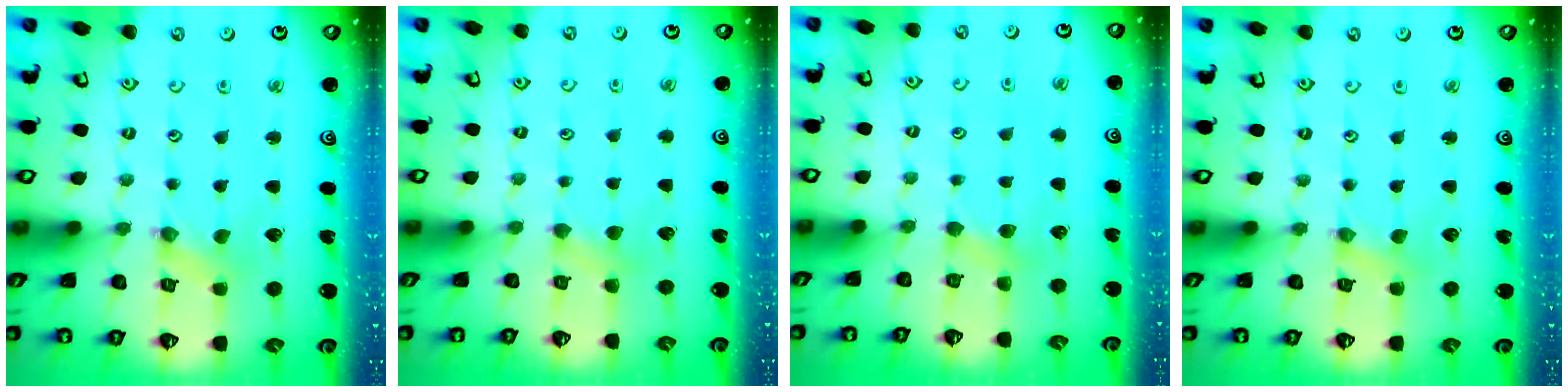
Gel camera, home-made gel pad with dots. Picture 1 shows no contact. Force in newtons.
{"total": 3.5, "press": 3.5, "slide": 0.4}
{"total": 2.9, "press": 2.9, "slide": 0.5}
{"total": 1.2, "press": 1.2, "slide": 0.3}